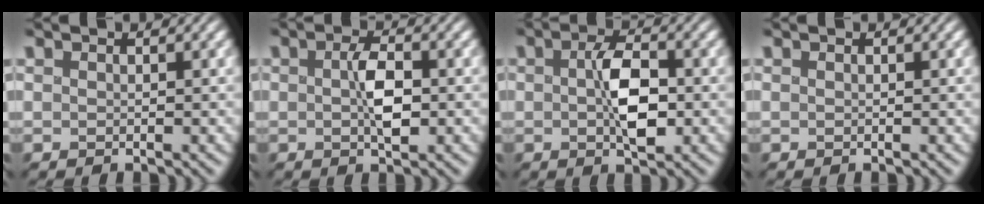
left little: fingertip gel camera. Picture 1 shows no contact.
{"total": 2.0, "force": [-0.9, 0.4, 1.8], "torque": [-0.057, -0.003, 0.004]}
{"total": 3.4, "force": [-1.0, 1.3, 3.0], "torque": [-0.077, 0.000, 0.004]}
{"total": 0.0}